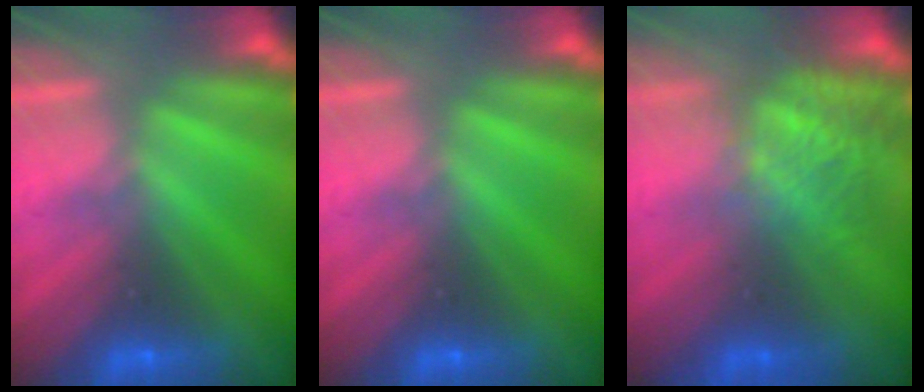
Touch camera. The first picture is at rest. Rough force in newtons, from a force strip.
{"total": 0.0}
{"total": 4.7}